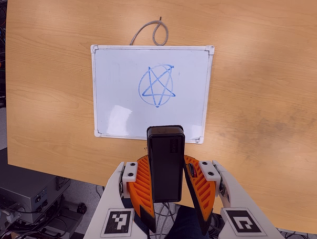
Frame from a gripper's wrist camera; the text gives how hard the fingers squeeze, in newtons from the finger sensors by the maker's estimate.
{"total": 5.1, "left": 4.9, "right": 5.3}